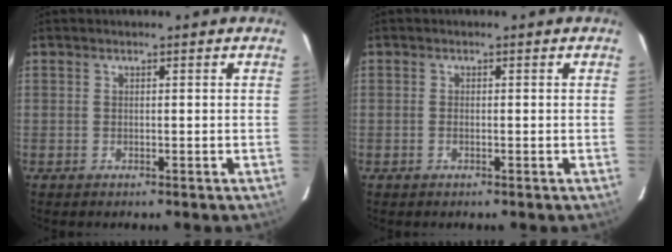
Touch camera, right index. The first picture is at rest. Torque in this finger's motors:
{"motor_torque": [-0.09, -0.01, -0.03, -0.01]}